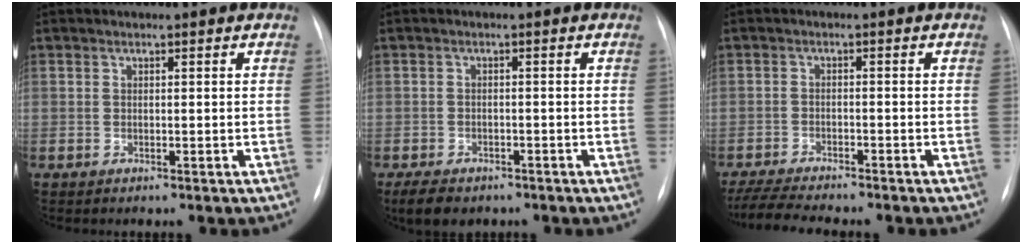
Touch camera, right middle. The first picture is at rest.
{"total": 5.7, "force": [-4.3, 2.8, 2.6], "torque": [-0.042, -0.007, -0.060]}
{"total": 9.1, "force": [-8.1, 0.7, 3.9], "torque": [-0.068, -0.016, -0.130]}